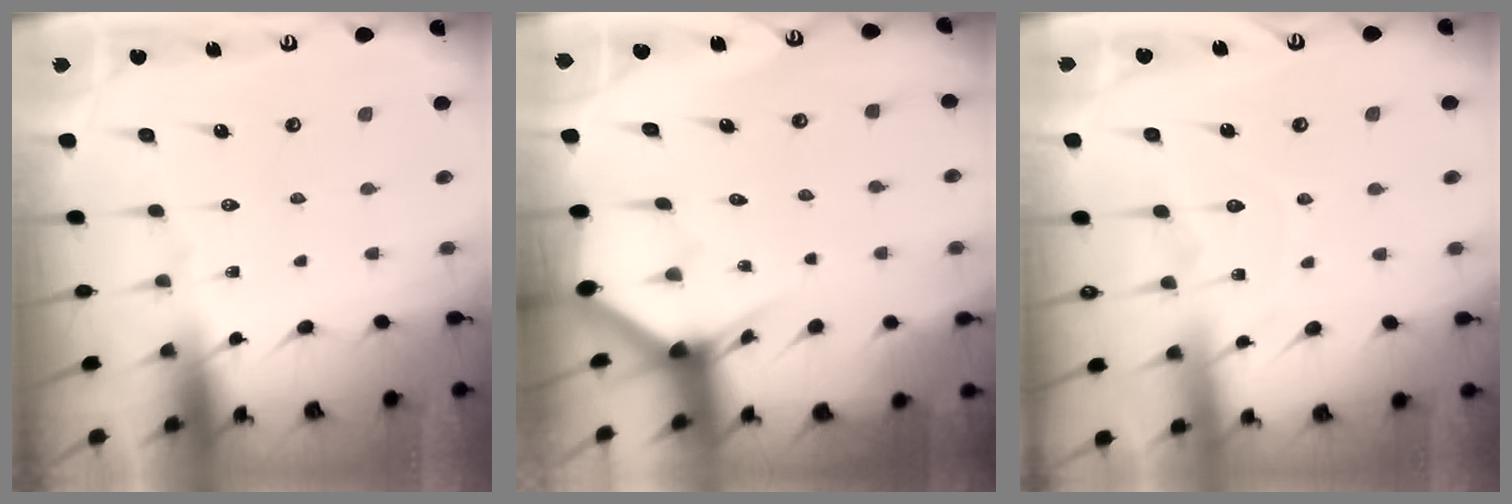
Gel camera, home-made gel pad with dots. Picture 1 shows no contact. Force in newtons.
{"total": 2.9, "press": 2.9, "slide": 0.1}
{"total": 6.9, "press": 6.9, "slide": 0.5}